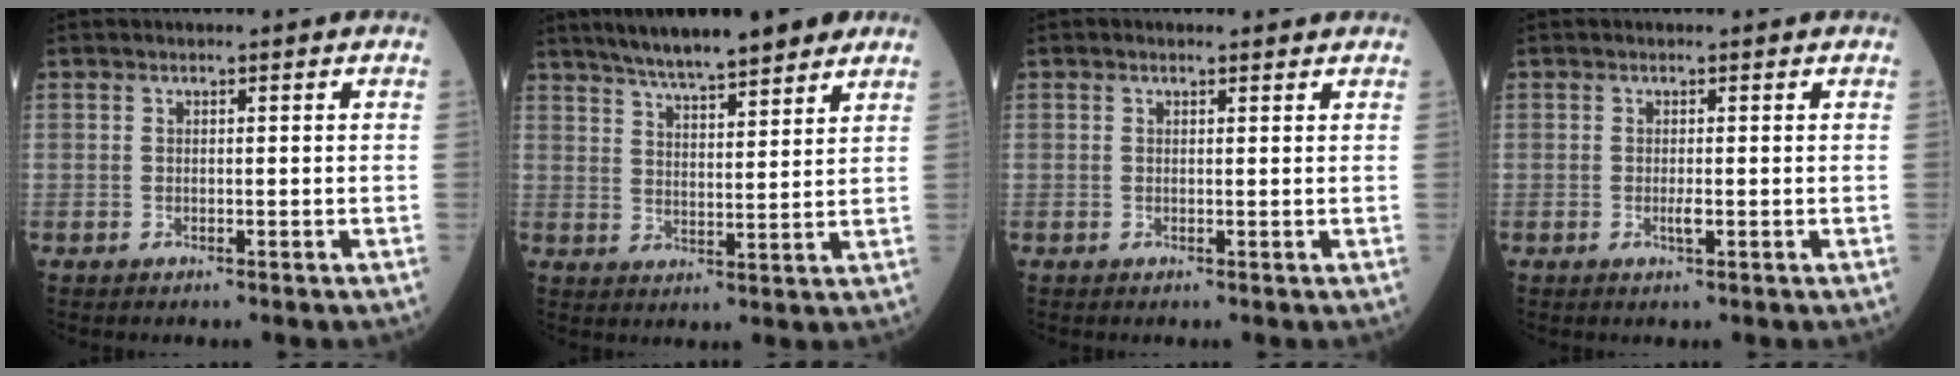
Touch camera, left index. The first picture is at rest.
{"total": 17.0, "force": [14.1, 2.1, 9.3], "torque": [-0.149, 0.013, 0.209]}
{"total": 1.4, "force": [1.2, 0.4, 0.5], "torque": [-0.017, 0.007, 0.013]}
{"total": 1.1, "force": [0.1, 0.1, 1.1], "torque": [-0.024, -0.001, 0.000]}